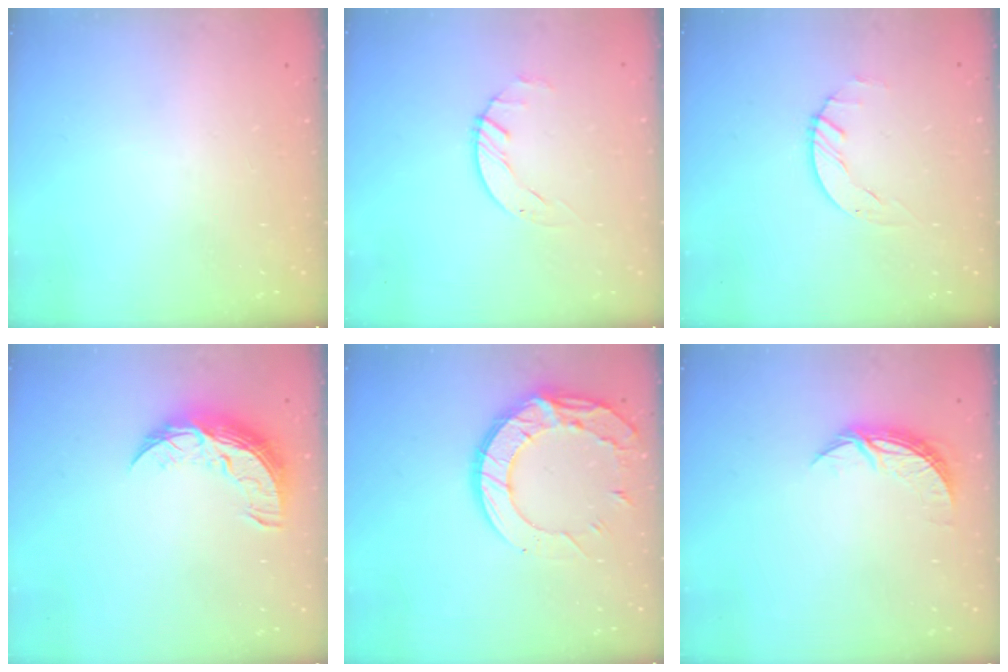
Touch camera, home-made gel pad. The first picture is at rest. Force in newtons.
{"total": 1.4, "press": 1.4, "slide": 0.2}
{"total": 1.5, "press": 1.5, "slide": 0.2}
{"total": 10.7, "press": 10.6, "slide": 0.6}
{"total": 14.4, "press": 14.3, "slide": 1.2}
{"total": 6.7, "press": 6.7, "slide": 0.4}